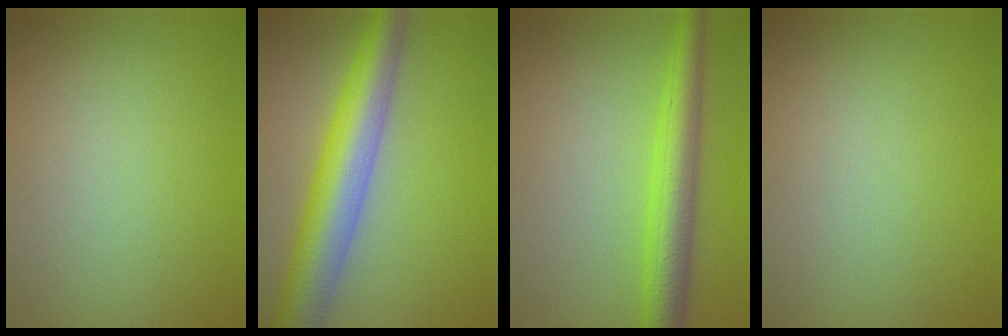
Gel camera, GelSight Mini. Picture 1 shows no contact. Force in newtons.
{"total": 7.3, "press": 7.3, "slide": 0.0}
{"total": 4.9, "press": 4.9, "slide": 0.3}
{"total": 0.0}